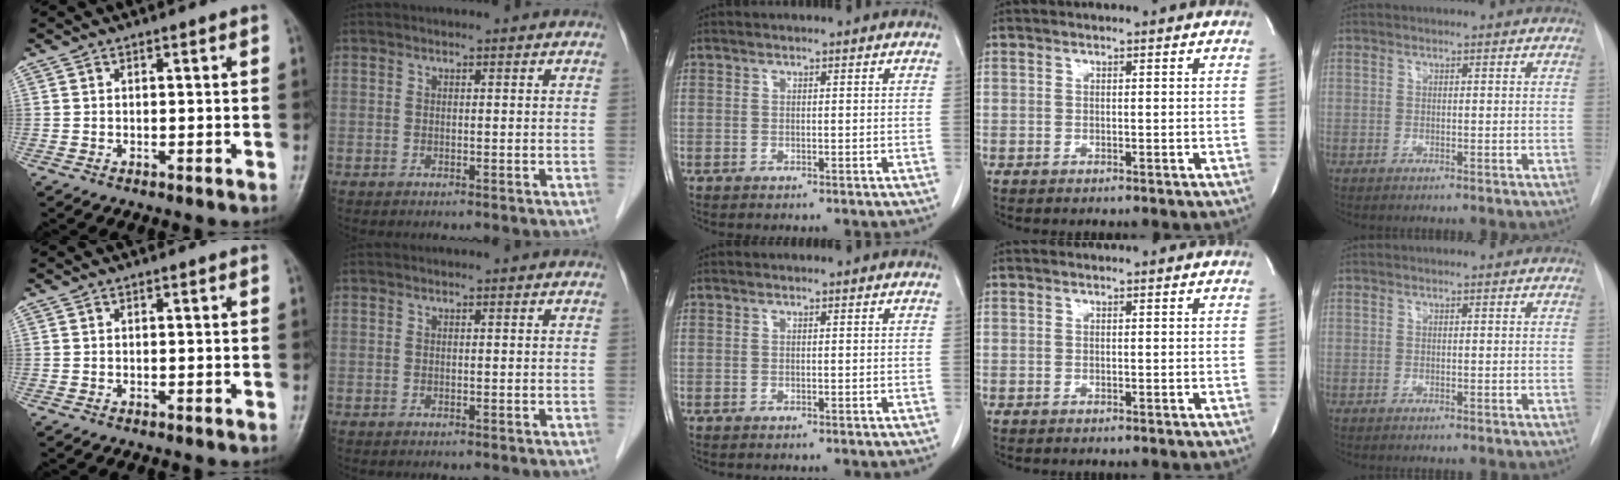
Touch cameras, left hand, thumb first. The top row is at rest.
{}